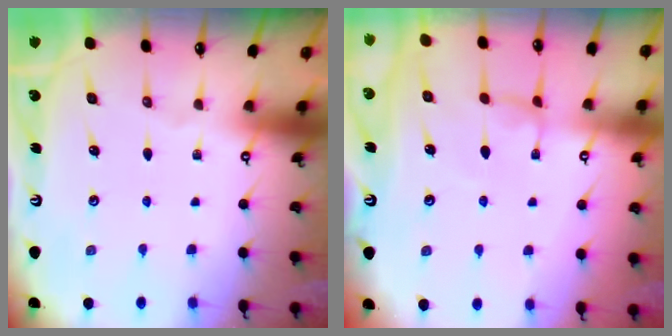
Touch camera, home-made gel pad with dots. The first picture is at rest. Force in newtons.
{"total": 0.7, "press": 0.5, "slide": 0.5}